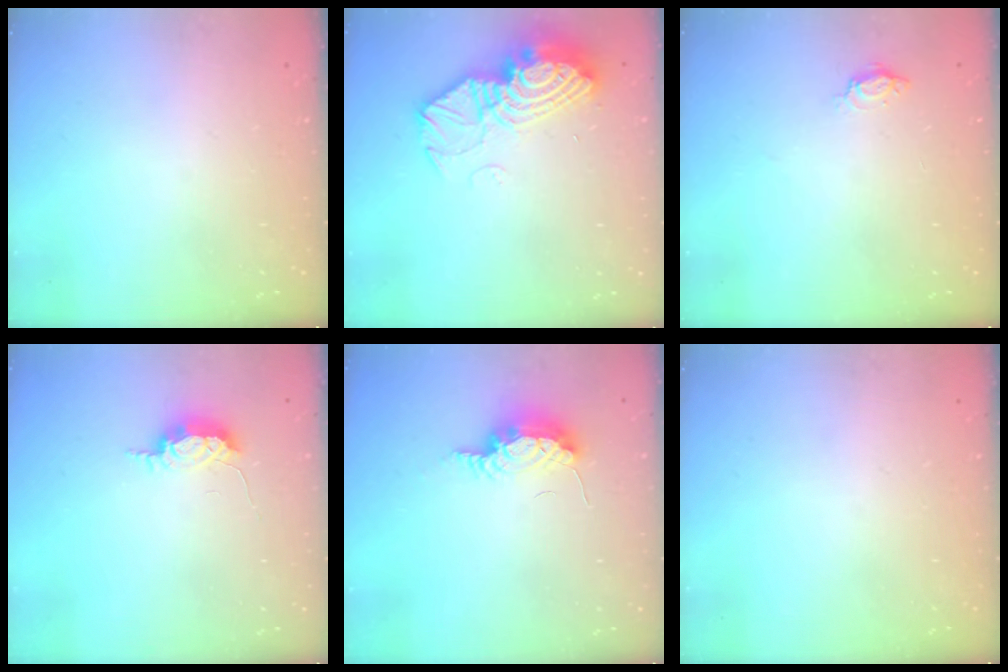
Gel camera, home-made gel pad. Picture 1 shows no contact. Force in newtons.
{"total": 15.3, "press": 15.3, "slide": 0.9}
{"total": 4.3, "press": 4.3, "slide": 0.5}
{"total": 5.8, "press": 5.7, "slide": 0.9}
{"total": 7.6, "press": 7.3, "slide": 2.1}
{"total": 0.0}